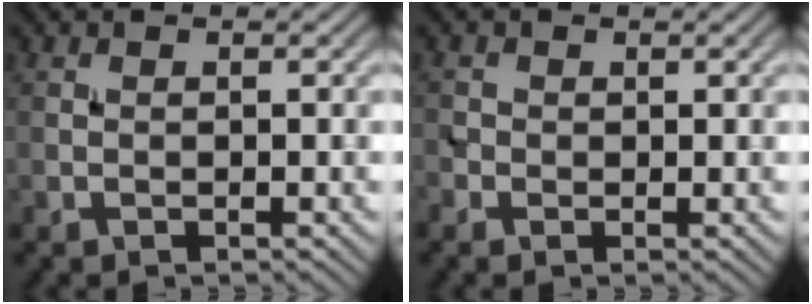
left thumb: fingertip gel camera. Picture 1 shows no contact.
{"total": 1.1, "force": [-0.1, 1.0, 0.3], "torque": [-0.008, -0.001, -0.007]}